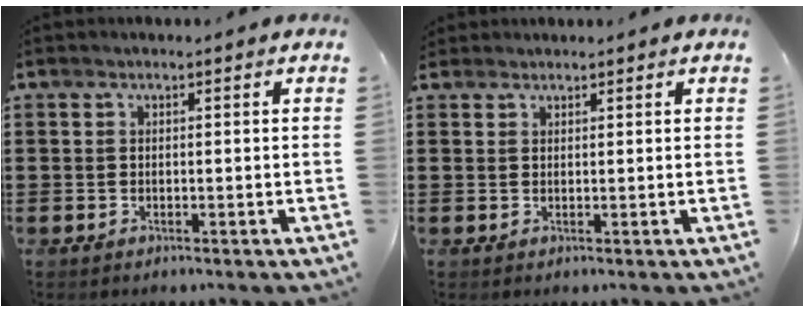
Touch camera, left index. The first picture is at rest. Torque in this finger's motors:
{"motor_torque": [-0.01, 0.08, 0.53, 0.05]}